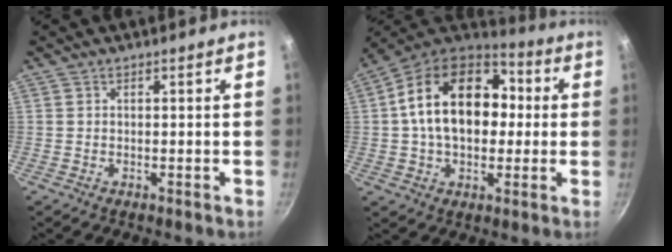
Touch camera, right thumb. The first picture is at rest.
{"total": 20.9, "force": [2.0, 14.3, 15.1], "torque": [-0.226, 0.035, 0.019]}